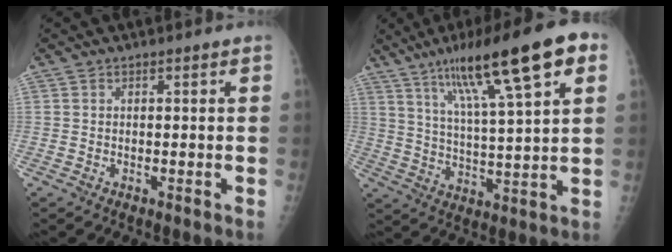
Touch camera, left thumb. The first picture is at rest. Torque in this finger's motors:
{"motor_torque": [0.84, 0.86, 1.26, -0.76, 0.17]}